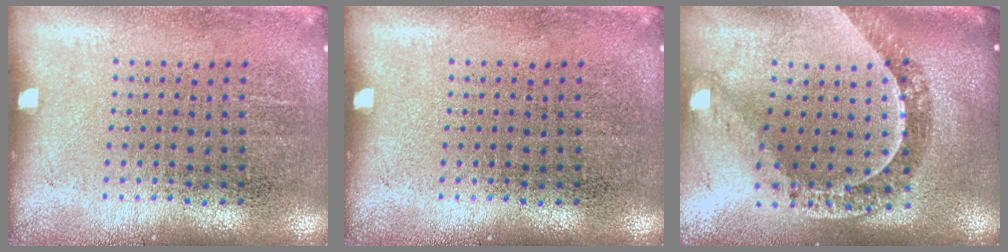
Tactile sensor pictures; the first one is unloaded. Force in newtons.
{"total": 0.0}
{"total": 1.2, "press": 1.1, "slide": 0.3}